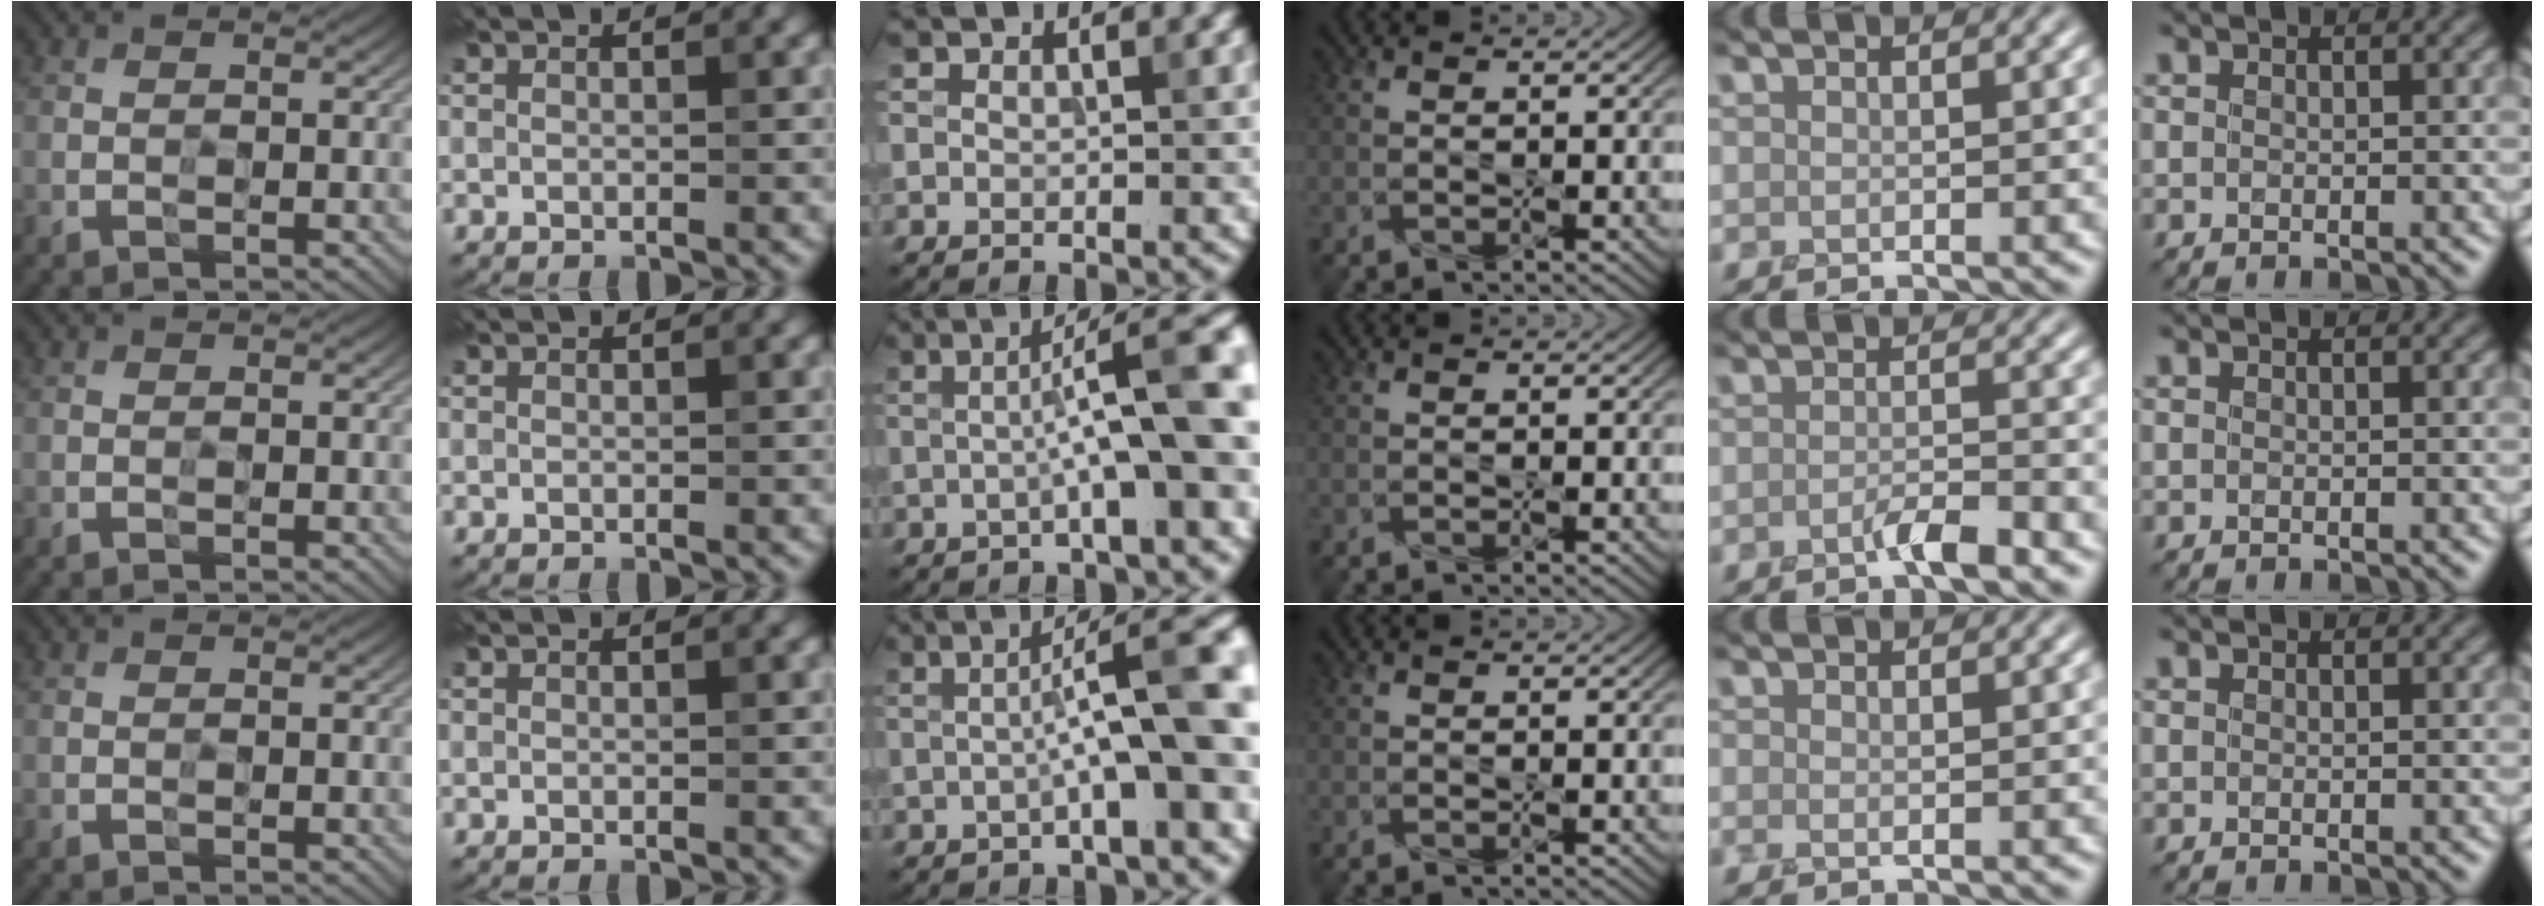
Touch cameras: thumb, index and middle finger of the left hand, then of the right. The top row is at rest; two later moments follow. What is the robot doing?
{"motion": "screw", "object": "spray bottle"}